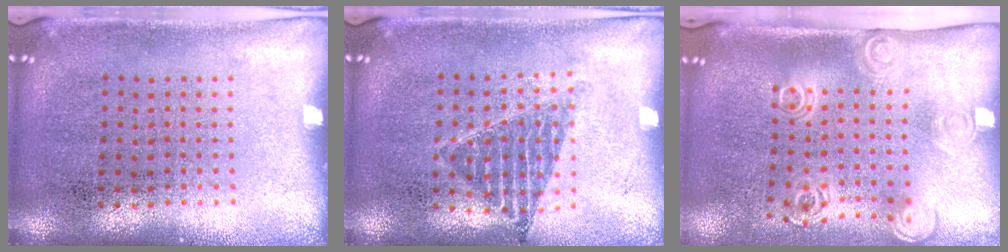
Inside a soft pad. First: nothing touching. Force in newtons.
{"total": 0.9, "press": 0.8, "slide": 0.4}
{"total": 2.0, "press": 1.4, "slide": 1.4}